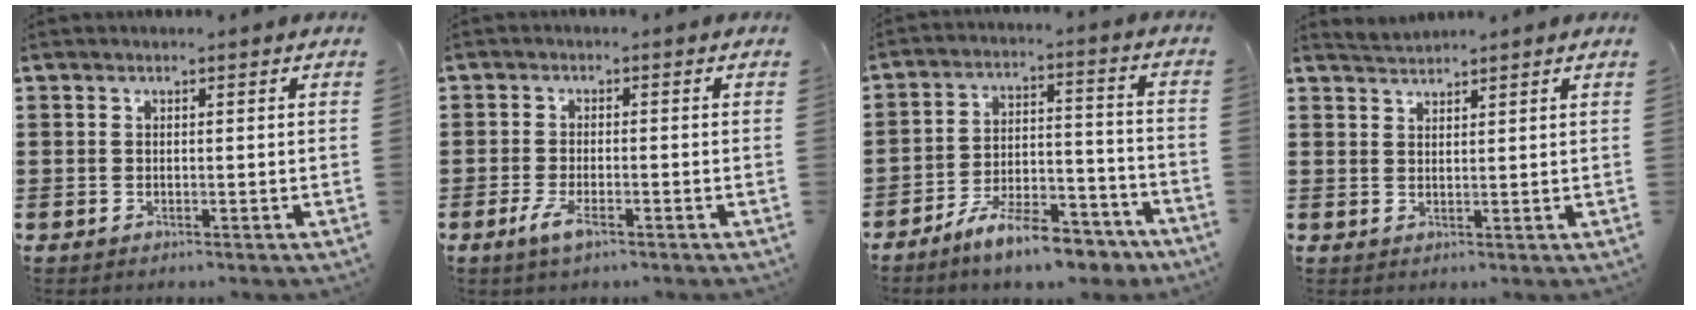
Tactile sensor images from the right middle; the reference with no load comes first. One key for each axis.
{"total": 3.3, "fx": -1.6, "fy": 0.9, "fz": 2.7, "tx": -0.065, "ty": -0.009, "tz": -0.036}
{"total": 10.3, "fx": -8.9, "fy": 1.9, "fz": 5.0, "tx": -0.082, "ty": 0.029, "tz": -0.166}
{"total": 1.9, "fx": 1.9, "fy": -0.1, "fz": -0.1, "tx": -0.004, "ty": 0.000, "tz": 0.038}